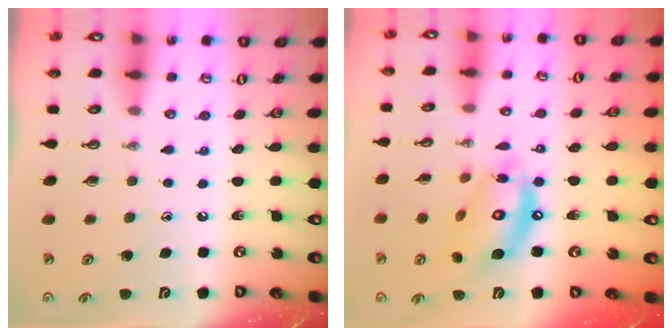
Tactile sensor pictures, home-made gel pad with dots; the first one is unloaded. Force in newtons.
{"total": 14.8, "press": 14.7, "slide": 1.3}